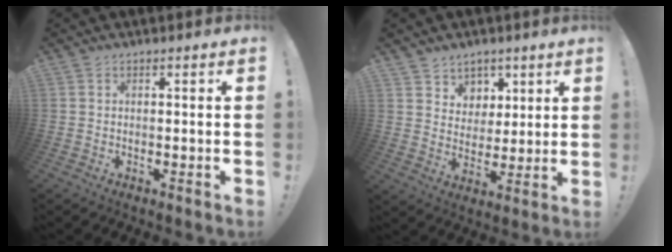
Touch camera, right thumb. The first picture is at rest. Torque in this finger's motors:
{"motor_torque": [-0.32, 0.74, -0.59, 0.45, 0.02]}